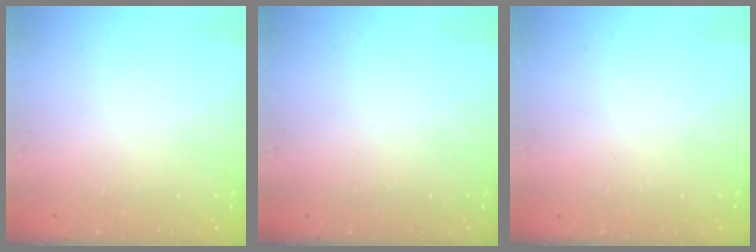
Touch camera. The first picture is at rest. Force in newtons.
{"total": 0.0}
{"total": 0.0}